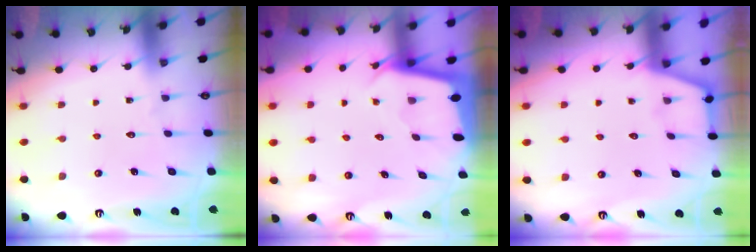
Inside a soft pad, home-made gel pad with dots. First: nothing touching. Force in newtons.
{"total": 2.1, "press": 2.1, "slide": 0.1}
{"total": 2.1, "press": 2.1, "slide": 0.3}